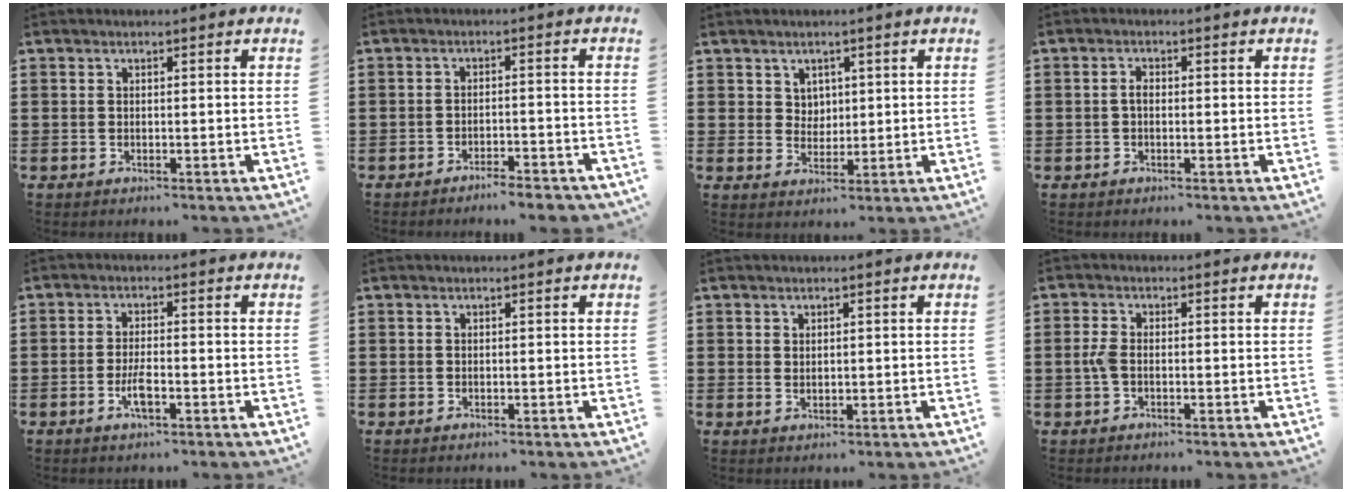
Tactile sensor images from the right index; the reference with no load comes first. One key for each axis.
{"total": 3.0, "fx": -2.9, "fy": 0.0, "fz": 0.6, "tx": -0.011, "ty": 0.002, "tz": -0.060}
{"total": 3.1, "fx": 1.9, "fy": 2.4, "fz": 0.4, "tx": -0.017, "ty": 0.010, "tz": 0.035}
{"total": 1.3, "fx": -0.2, "fy": 0.7, "fz": 1.1, "tx": -0.020, "ty": 0.002, "tz": -0.003}
{"total": 3.7, "fx": -1.4, "fy": 0.9, "fz": 3.2, "tx": -0.070, "ty": -0.003, "tz": -0.029}
{"total": 0.0}
{"total": 1.1, "fx": 0.8, "fy": 0.6, "fz": 0.3, "tx": -0.008, "ty": 0.005, "tz": 0.015}
{"total": 2.4, "fx": -0.4, "fy": 1.2, "fz": 2.0, "tx": -0.054, "ty": -0.003, "tz": -0.012}